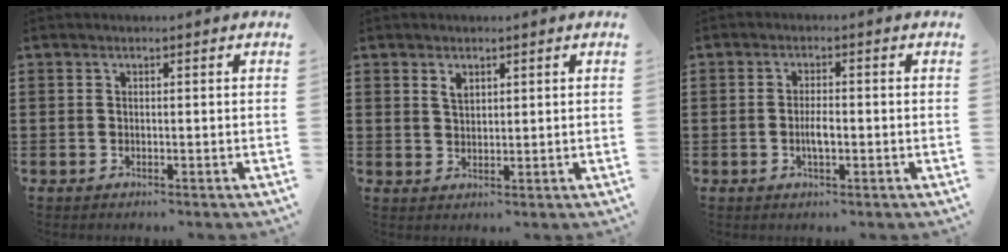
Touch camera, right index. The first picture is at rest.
{"total": 1.8, "force": [1.2, 1.0, 0.9], "torque": [-0.020, 0.003, 0.022]}
{"total": 3.3, "force": [-0.8, 1.0, 3.0], "torque": [-0.062, 0.000, -0.017]}